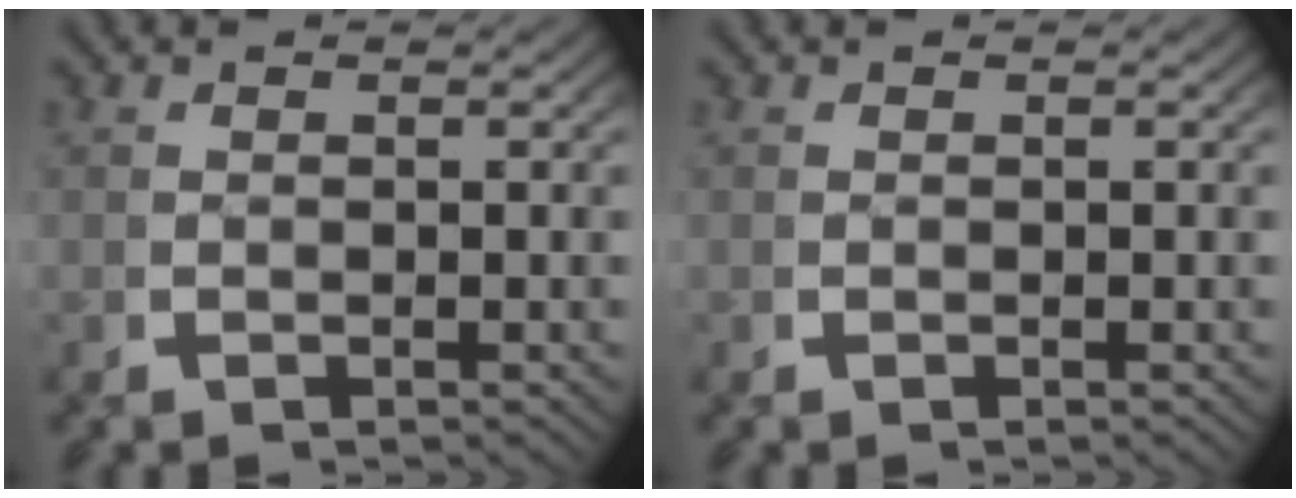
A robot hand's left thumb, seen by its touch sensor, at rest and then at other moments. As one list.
[{"total": 0.0}]